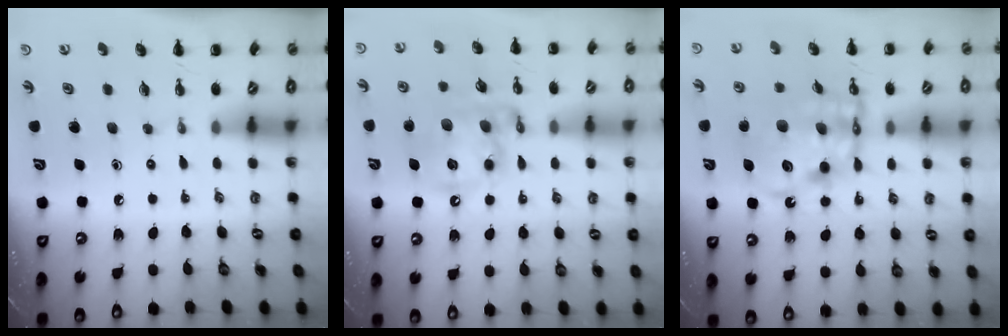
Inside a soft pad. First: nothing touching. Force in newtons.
{"total": 13.7, "press": 13.4, "slide": 3.0}
{"total": 13.7, "press": 13.2, "slide": 3.4}